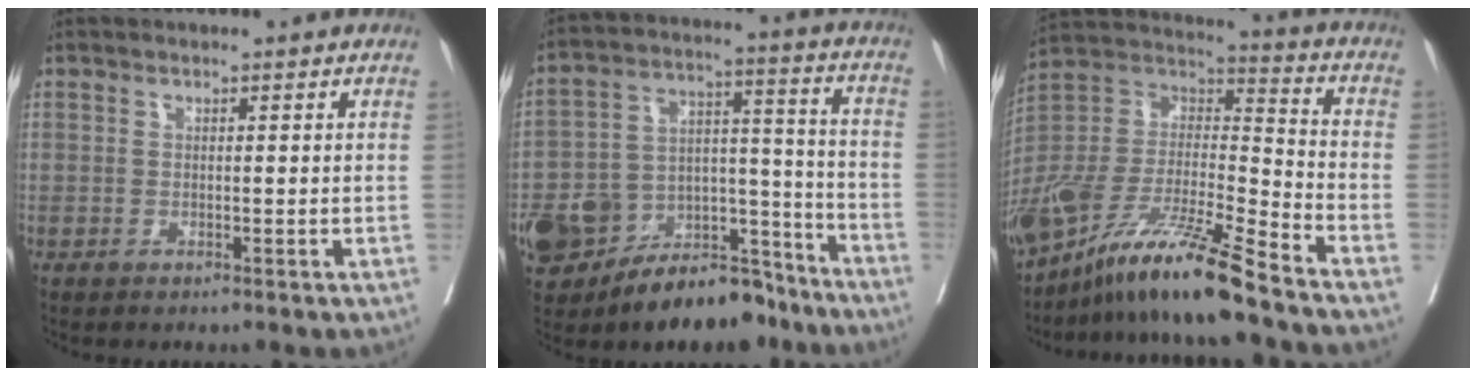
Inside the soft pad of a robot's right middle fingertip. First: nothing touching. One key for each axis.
{"total": 20.4, "fx": -15.0, "fy": 9.3, "fz": 10.2, "tx": -0.197, "ty": 0.033, "tz": -0.247}
{"total": 19.6, "fx": -15.1, "fy": 0.7, "fz": 12.4, "tx": -0.267, "ty": -0.022, "tz": -0.287}